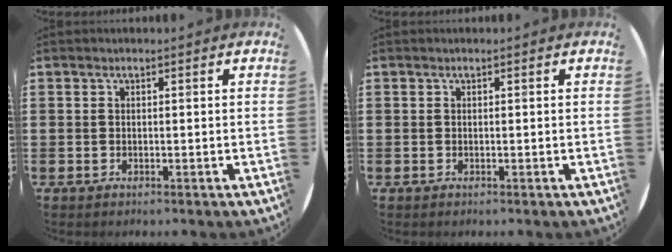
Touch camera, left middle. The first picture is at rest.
{"total": 0.0}